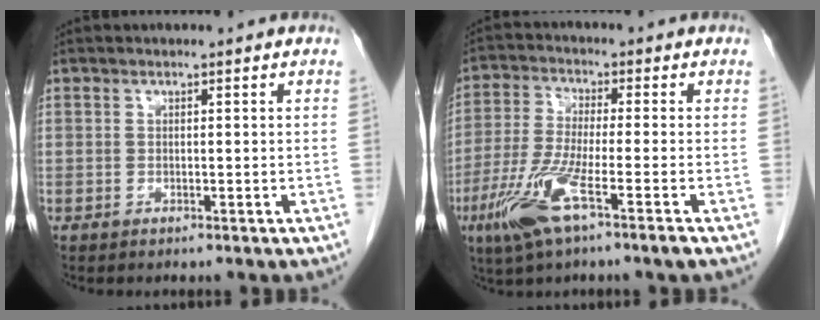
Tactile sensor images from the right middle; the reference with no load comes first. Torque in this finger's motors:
{"motor_torque": [1.49, -0.65, 0.67, 0.21]}